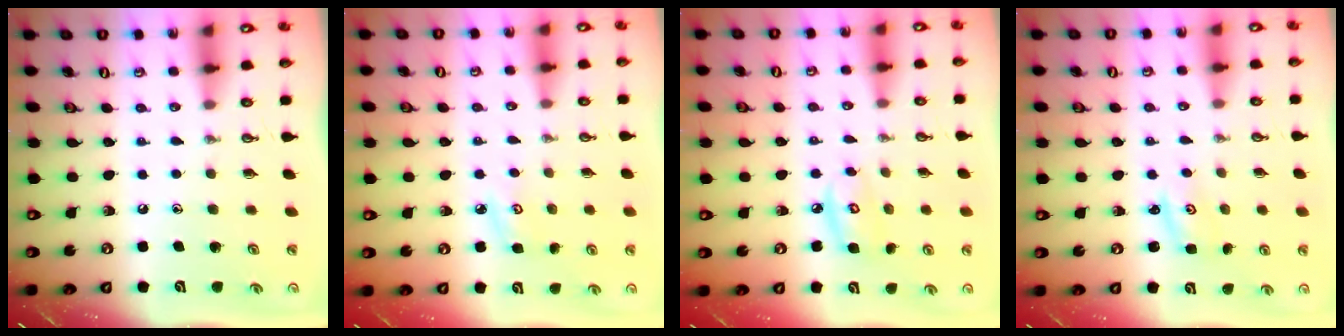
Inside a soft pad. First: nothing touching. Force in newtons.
{"total": 4.2, "press": 4.1, "slide": 0.4}
{"total": 6.3, "press": 6.3, "slide": 0.3}
{"total": 2.0, "press": 2.0, "slide": 0.2}